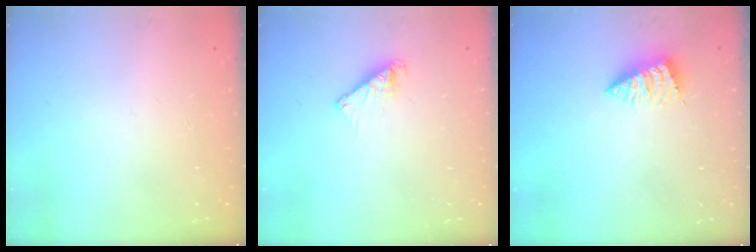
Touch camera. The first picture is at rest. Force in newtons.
{"total": 4.8, "press": 4.8, "slide": 0.4}
{"total": 0.9, "press": 0.9, "slide": 0.1}